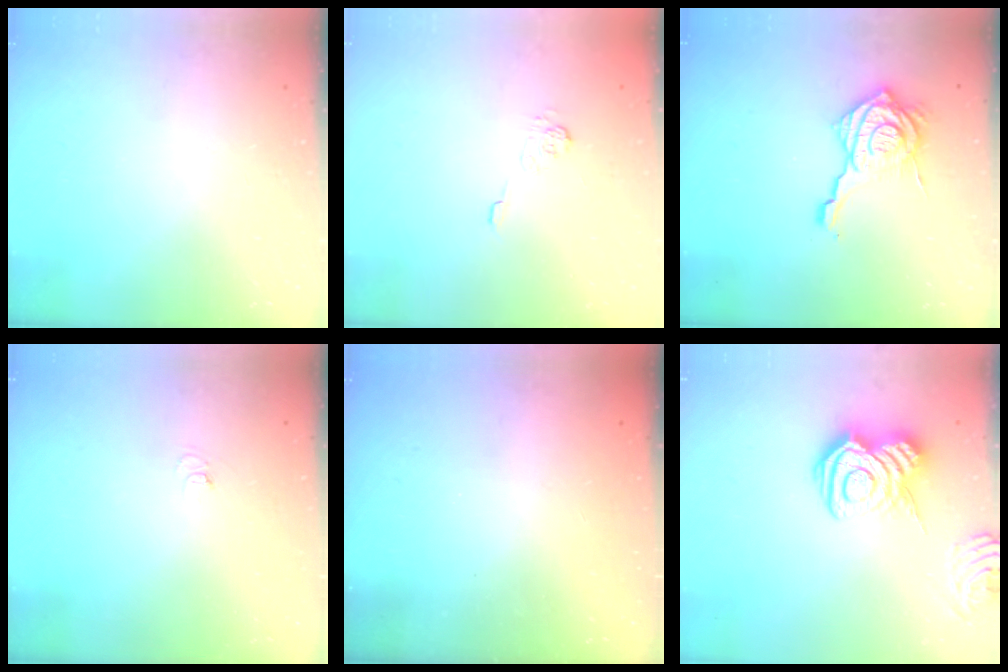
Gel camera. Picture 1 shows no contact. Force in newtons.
{"total": 3.9, "press": 3.6, "slide": 1.4}
{"total": 16.5, "press": 16.5, "slide": 1.8}
{"total": 2.8, "press": 2.8, "slide": 0.3}
{"total": 2.5, "press": 2.4, "slide": 0.8}
{"total": 14.3, "press": 14.3, "slide": 0.7}